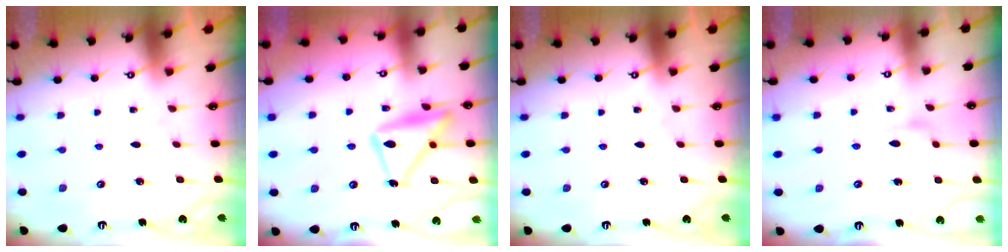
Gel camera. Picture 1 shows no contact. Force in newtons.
{"total": 16.8, "press": 16.7, "slide": 1.1}
{"total": 0.0}
{"total": 8.7, "press": 8.7, "slide": 0.4}